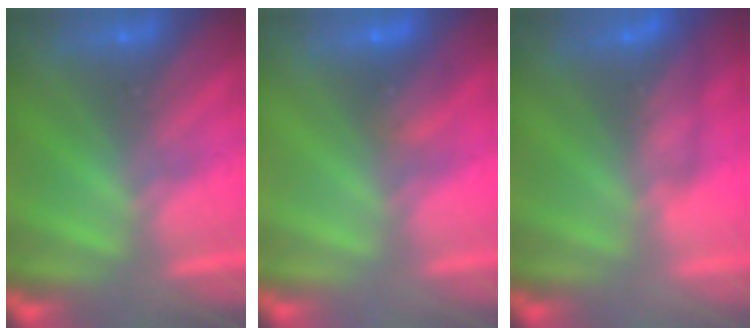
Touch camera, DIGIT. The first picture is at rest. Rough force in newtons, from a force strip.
{"total": 1.4}
{"total": 4.8}